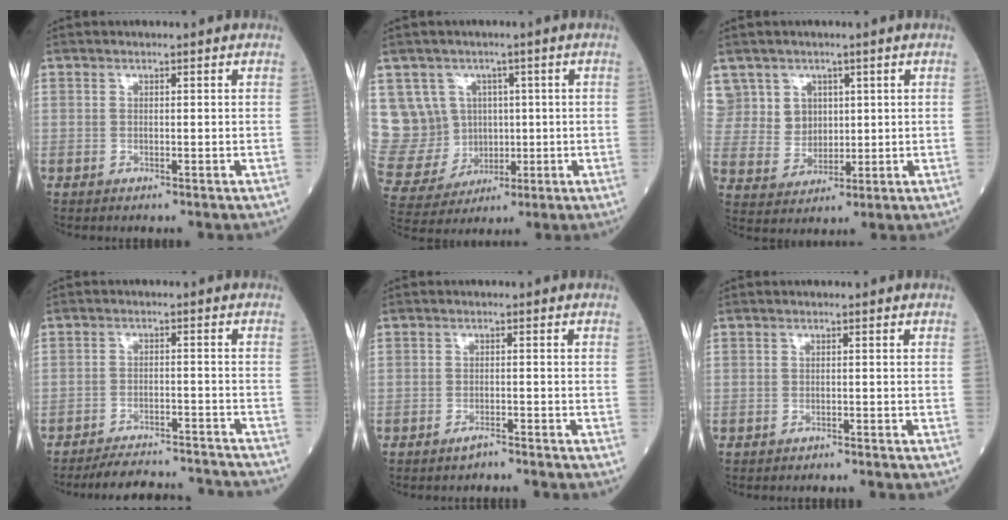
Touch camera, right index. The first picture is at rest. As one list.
[{"total": 11.2, "force": [2.6, 10.5, 2.7], "torque": [-0.079, 0.046, 0.077]}, {"total": 9.8, "force": [4.6, 8.6, 1.2], "torque": [-0.032, 0.034, 0.107]}, {"total": 14.0, "force": [-13.6, 1.6, 2.8], "torque": [-0.035, 0.007, -0.176]}, {"total": 2.1, "force": [-1.9, 0.0, 0.8], "torque": [-0.015, -0.001, -0.027]}, {"total": 2.3, "force": [-2.1, 0.2, 0.8], "torque": [-0.016, -0.001, -0.025]}]